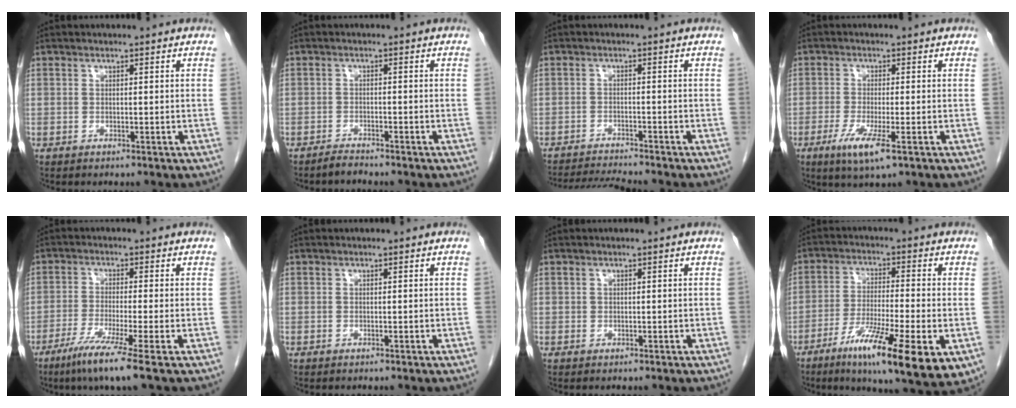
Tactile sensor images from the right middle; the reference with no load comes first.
{"total": 1.6, "force": [-1.5, 0.0, 0.2], "torque": [-0.006, -0.003, -0.027]}
{"total": 6.0, "force": [-5.8, -0.9, 1.3], "torque": [-0.021, -0.015, -0.096]}
{"total": 5.6, "force": [-2.7, 0.6, 4.9], "torque": [-0.097, -0.016, -0.047]}
{"total": 8.0, "force": [-5.0, -1.3, 6.1], "torque": [-0.109, -0.027, -0.092]}
{"total": 0.0}
{"total": 0.0}
{"total": 16.1, "force": [-7.1, 1.9, 14.3], "torque": [-0.212, -0.031, -0.111]}